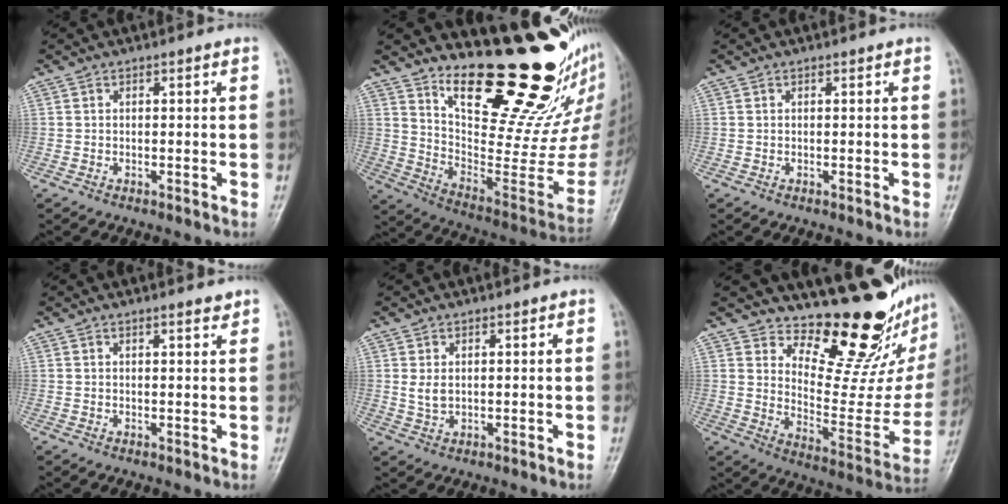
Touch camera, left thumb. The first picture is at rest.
{"total": 25.6, "force": [19.9, 7.5, 14.4], "torque": [-0.162, -0.165, 0.304]}
{"total": 0.0}
{"total": 1.8, "force": [1.5, 0.4, 0.9], "torque": [-0.008, -0.010, 0.021]}
{"total": 2.5, "force": [0.9, 1.6, 1.7], "torque": [-0.025, -0.007, 0.022]}
{"total": 21.0, "force": [16.5, 7.3, 10.7], "torque": [-0.092, -0.147, 0.236]}